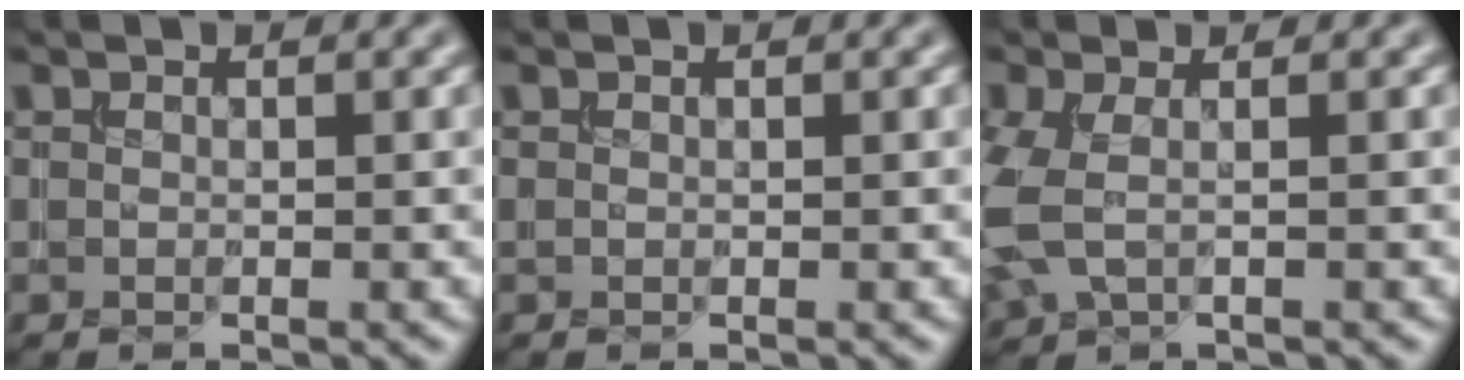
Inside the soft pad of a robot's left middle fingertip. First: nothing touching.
{"total": 0.0}
{"total": 3.8, "force": [-0.2, 2.2, 3.1], "torque": [-0.096, -0.003, -0.009]}